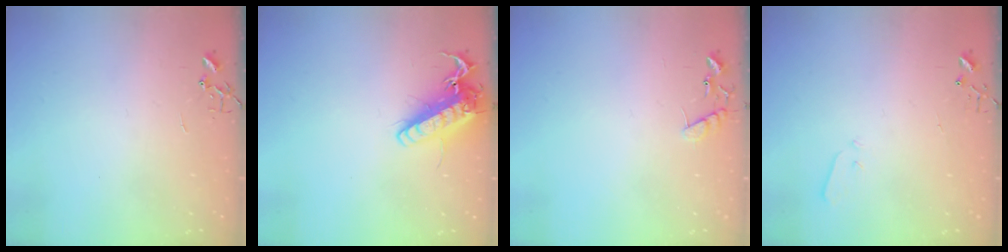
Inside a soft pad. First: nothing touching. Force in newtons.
{"total": 16.5, "press": 16.3, "slide": 2.7}
{"total": 8.8, "press": 8.8, "slide": 0.4}
{"total": 3.4, "press": 3.3, "slide": 0.5}